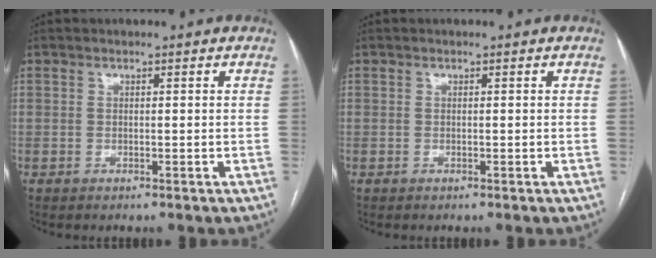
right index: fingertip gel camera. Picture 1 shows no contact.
{"total": 0.0}